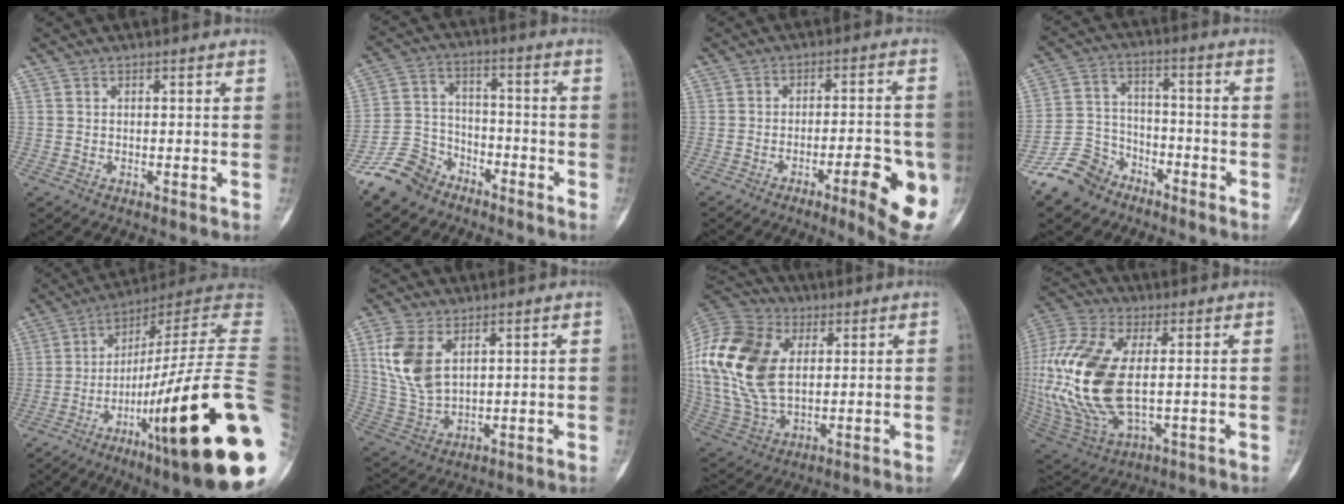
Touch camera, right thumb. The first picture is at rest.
{"total": 10.1, "force": [-7.5, 6.3, 2.6], "torque": [-0.036, 0.055, -0.150]}
{"total": 12.6, "force": [-4.8, 2.8, 11.3], "torque": [-0.139, 0.011, -0.061]}
{"total": 9.9, "force": [-7.3, 6.4, 2.2], "torque": [-0.025, 0.059, -0.145]}
{"total": 35.9, "force": [-8.4, 6.3, 34.3], "torque": [-0.418, 0.037, -0.134]}
{"total": 10.9, "force": [4.0, 6.4, 7.9], "torque": [-0.164, -0.010, 0.092]}
{"total": 23.7, "force": [4.5, 15.8, 17.0], "torque": [-0.363, -0.003, 0.087]}
{"total": 23.0, "force": [0.9, 12.1, 19.5], "torque": [-0.435, -0.011, 0.025]}